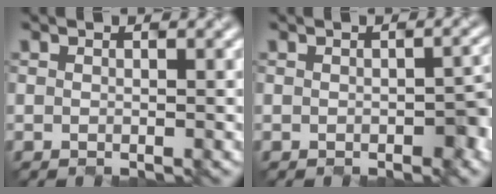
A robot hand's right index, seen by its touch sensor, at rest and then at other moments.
{"total": 2.5, "force": [-0.7, 1.1, 2.2], "torque": [-0.027, 0.008, 0.002]}